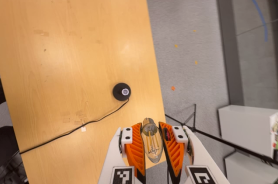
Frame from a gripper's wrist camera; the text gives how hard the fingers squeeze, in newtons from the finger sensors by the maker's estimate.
{"total": 24.0, "left": 25.2, "right": 22.8}